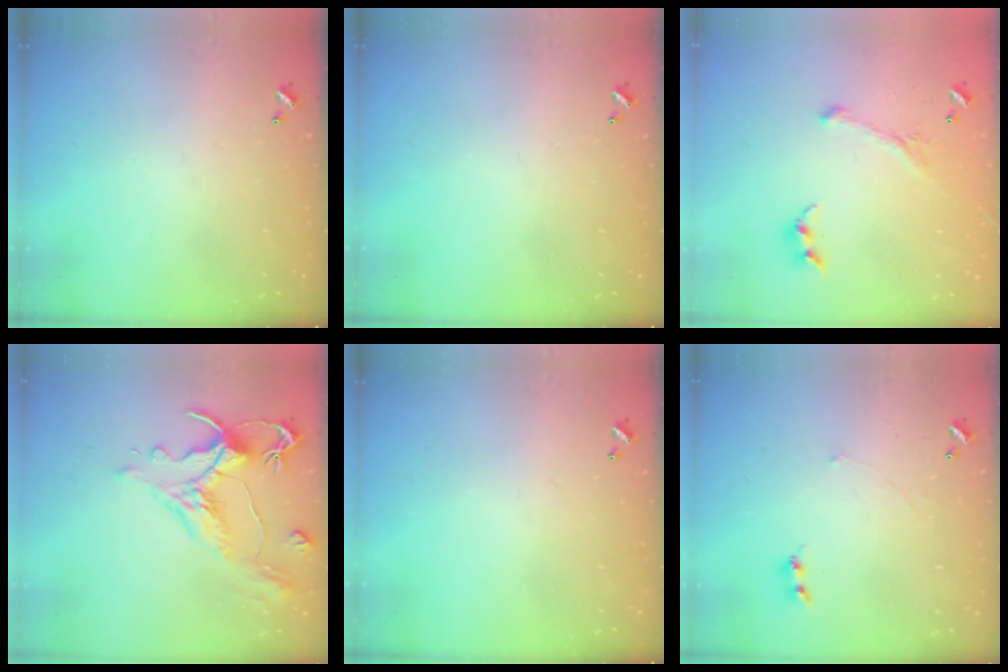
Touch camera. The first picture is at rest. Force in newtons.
{"total": 0.0}
{"total": 2.8, "press": 2.6, "slide": 0.9}
{"total": 1.6, "press": 0.4, "slide": 1.6}
{"total": 0.0}
{"total": 1.6, "press": 1.5, "slide": 0.5}